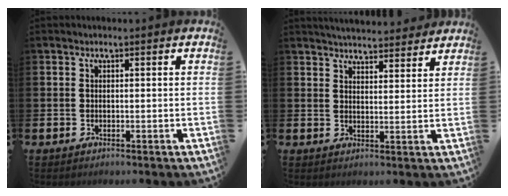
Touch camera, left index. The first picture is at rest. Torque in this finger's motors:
{"motor_torque": [-0.09, -1.92, 0.05, 0.09]}